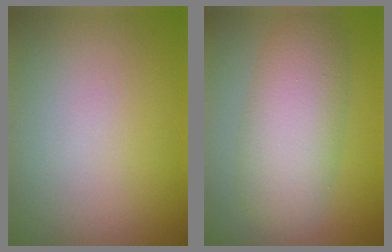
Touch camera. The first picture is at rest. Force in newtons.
{"total": 6.6, "press": 6.6, "slide": 0.1}